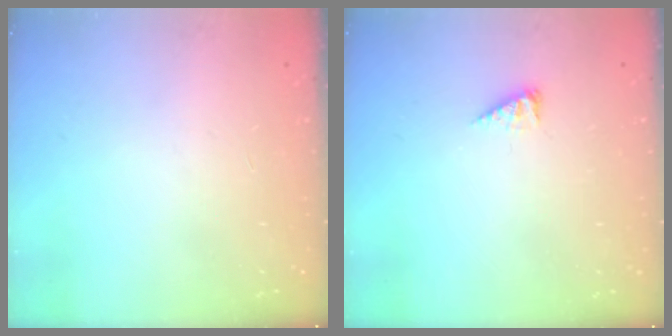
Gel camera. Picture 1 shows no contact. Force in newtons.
{"total": 2.8, "press": 2.8, "slide": 0.4}